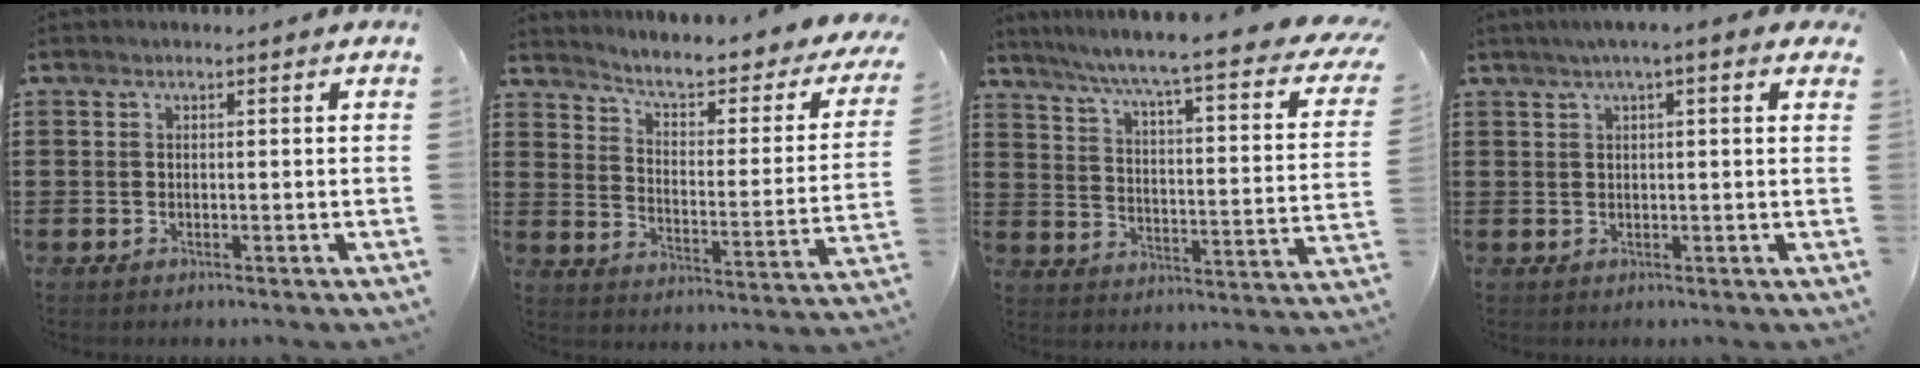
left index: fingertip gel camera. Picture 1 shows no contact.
{"total": 4.9, "force": [3.8, 0.6, 2.9], "torque": [-0.068, -0.037, 0.054]}
{"total": 5.9, "force": [4.5, -0.8, 3.7], "torque": [-0.091, -0.046, 0.064]}
{"total": 2.6, "force": [1.4, 0.2, 2.2], "torque": [-0.046, 0.005, 0.024]}